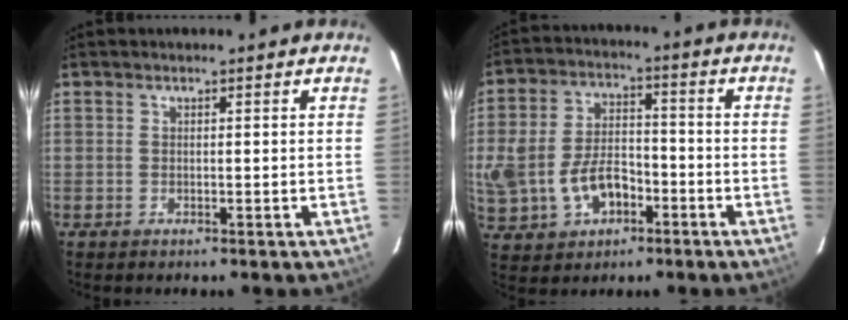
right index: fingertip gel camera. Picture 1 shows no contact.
{"total": 16.3, "force": [-4.9, 11.5, 10.5], "torque": [-0.266, 0.011, -0.065]}